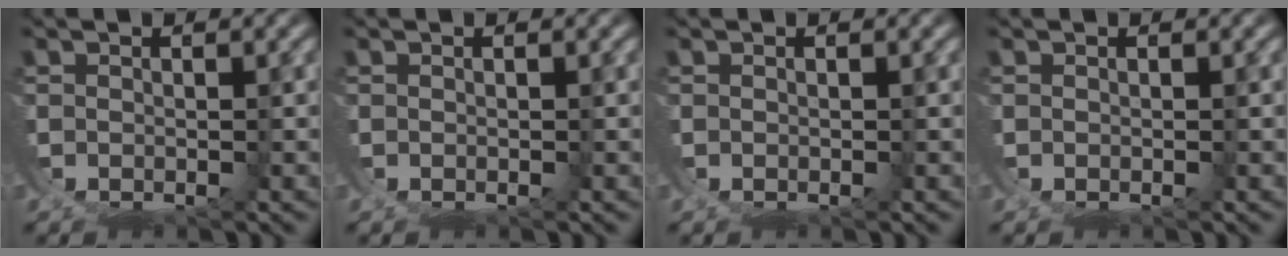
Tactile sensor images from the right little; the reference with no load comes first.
{"total": 0.0}
{"total": 0.0}
{"total": 0.0}